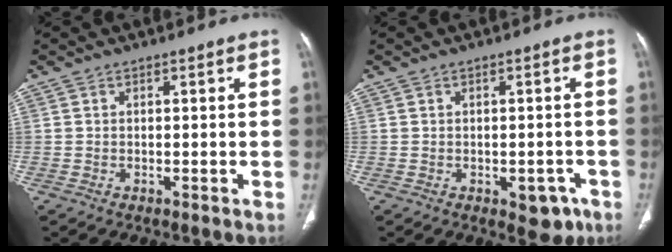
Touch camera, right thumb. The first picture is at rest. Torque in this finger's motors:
{"motor_torque": [2.94, 2.07, 0.48, -0.90, -0.01]}